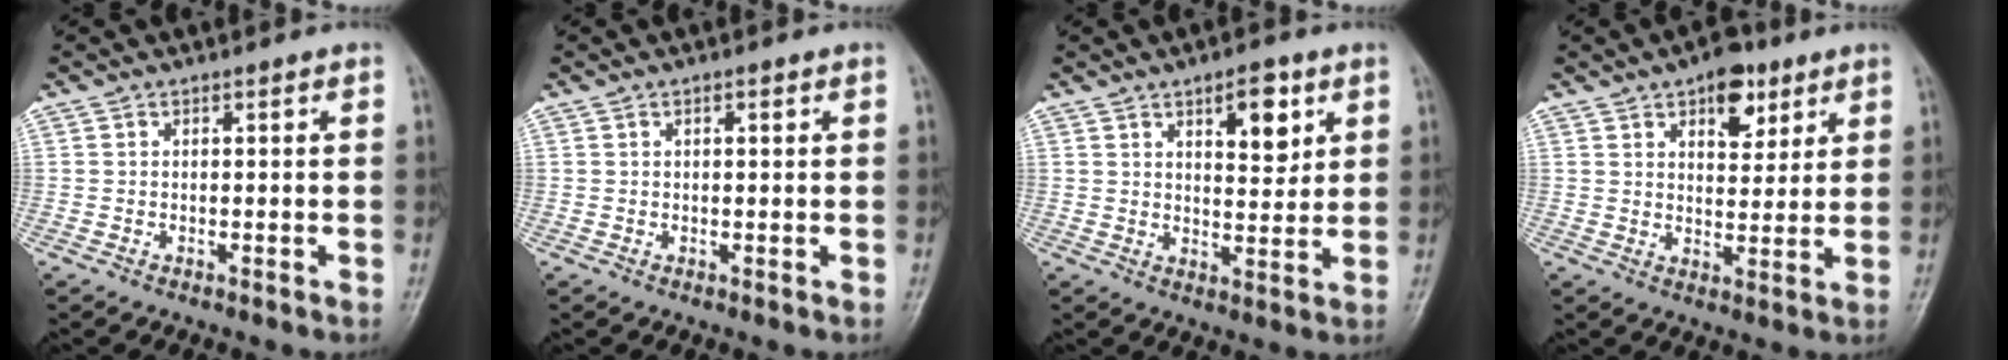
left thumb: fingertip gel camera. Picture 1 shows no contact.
{"total": 1.1, "force": [0.4, 0.4, 0.9], "torque": [-0.014, 0.002, 0.005]}
{"total": 7.6, "force": [3.7, 3.4, 5.8], "torque": [-0.063, -0.021, 0.053]}
{"total": 8.7, "force": [4.8, 4.6, 5.5], "torque": [-0.047, -0.020, 0.066]}